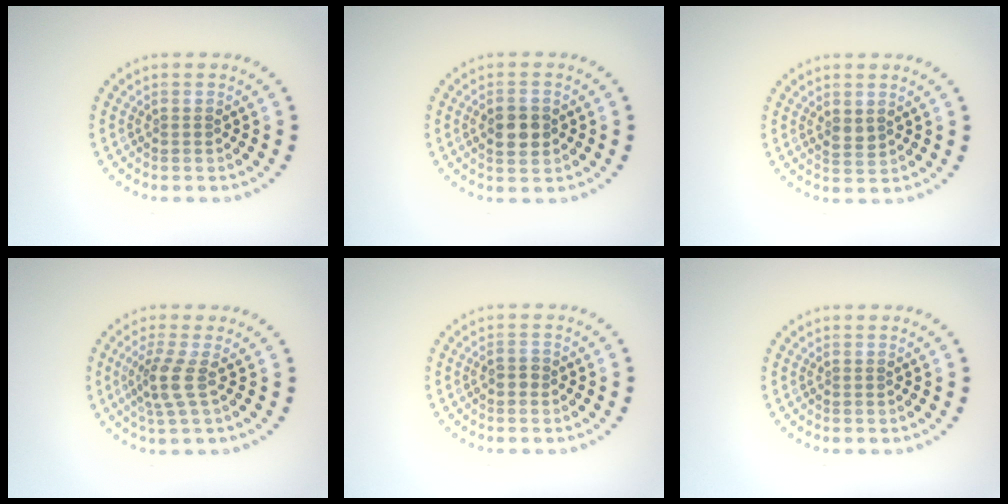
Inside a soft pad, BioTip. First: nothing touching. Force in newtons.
{"total": 3.0, "press": 3.0, "slide": 0.1}
{"total": 1.3, "press": 1.3, "slide": 0.2}
{"total": 2.7, "press": 2.0, "slide": 1.8}
{"total": 1.2, "press": 1.1, "slide": 0.4}
{"total": 0.0}